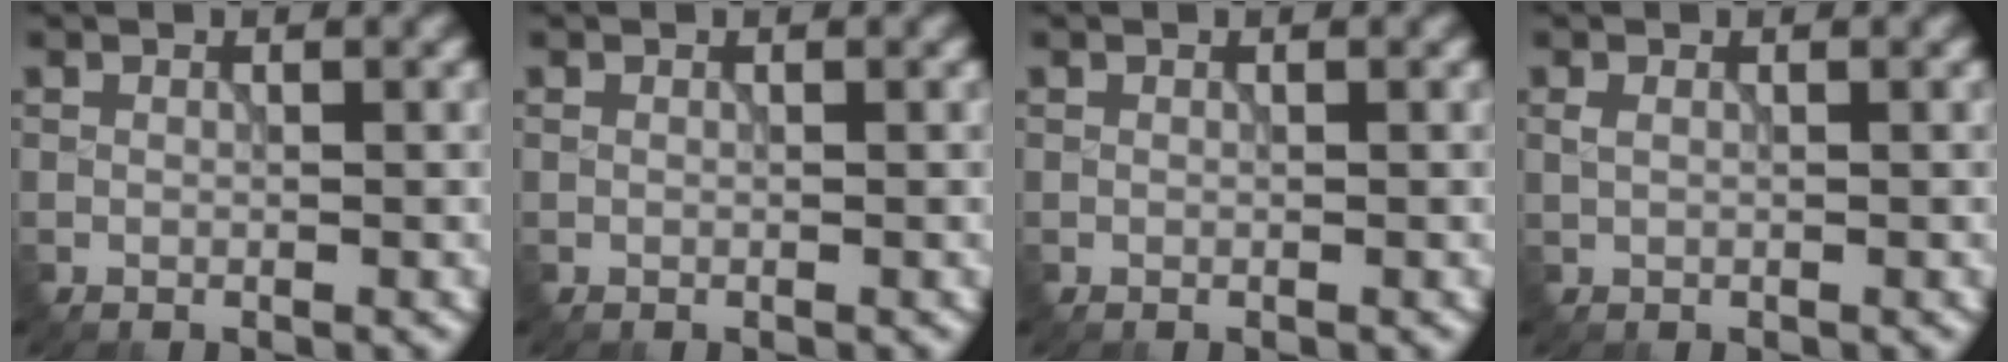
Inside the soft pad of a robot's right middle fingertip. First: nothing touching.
{"total": 0.0}
{"total": 0.0}
{"total": 0.7, "force": [0.1, 0.4, 0.5], "torque": [-0.014, -0.001, 0.006]}